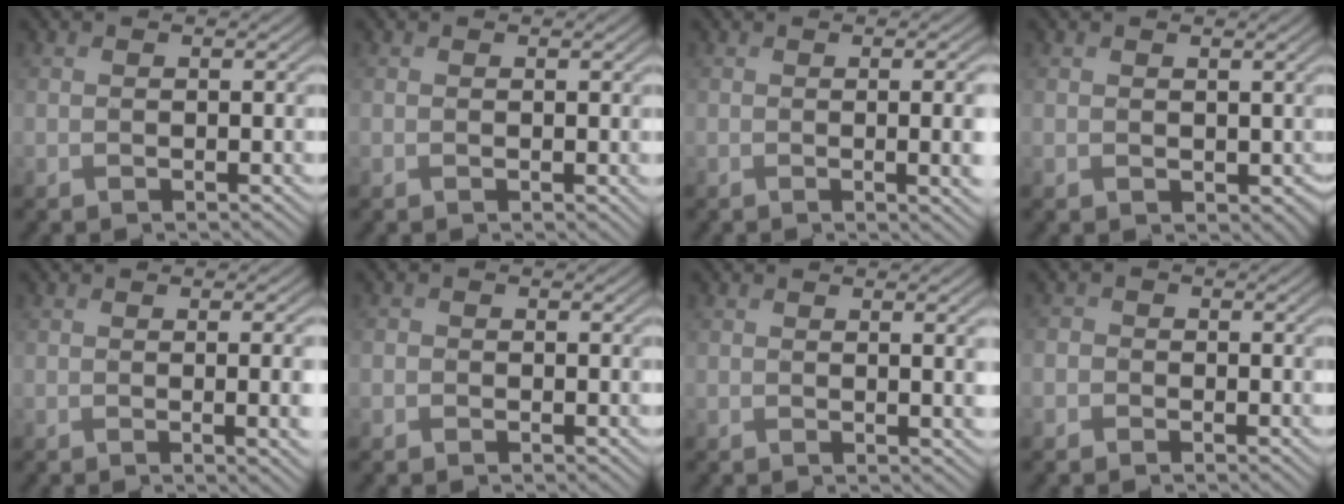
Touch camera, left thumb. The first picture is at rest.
{"total": 0.0}
{"total": 6.5, "force": [-0.3, 2.0, 6.1], "torque": [-0.071, -0.001, -0.003]}
{"total": 1.8, "force": [0.7, 1.4, 0.9], "torque": [-0.021, -0.007, 0.013]}
{"total": 5.6, "force": [-0.4, 1.6, 5.3], "torque": [-0.065, -0.004, -0.002]}
{"total": 0.8, "force": [-0.4, 0.6, -0.1], "torque": [0.006, -0.005, -0.014]}
{"total": 3.3, "force": [0.8, 0.6, 3.1], "torque": [-0.043, 0.007, 0.012]}
{"total": 1.6, "force": [-0.9, 1.4, 0.1], "torque": [0.006, 0.000, -0.027]}